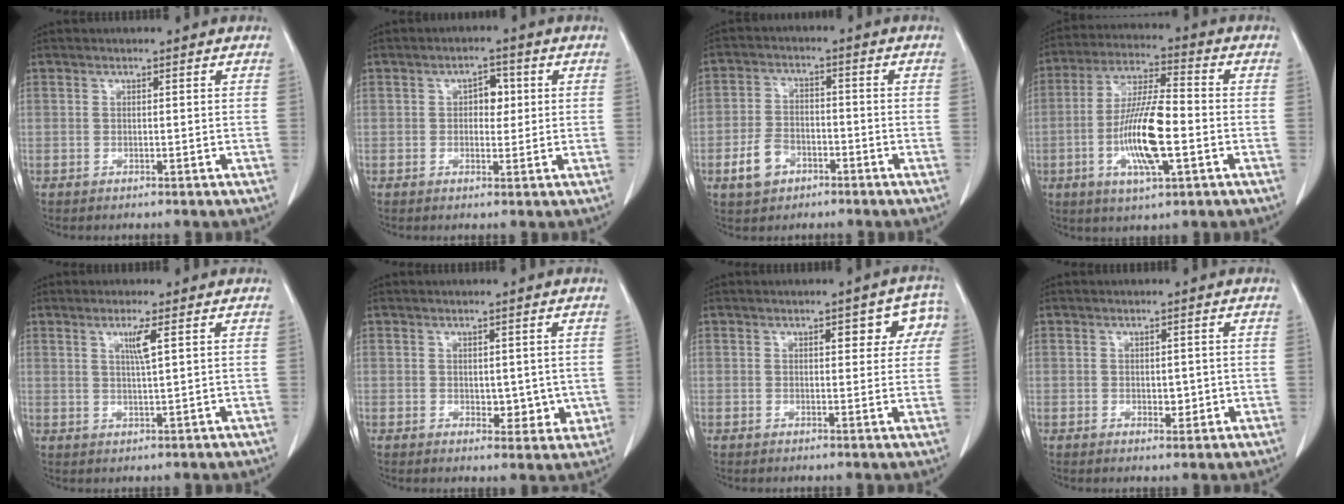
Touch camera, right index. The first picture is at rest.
{"total": 3.2, "force": [0.6, 2.0, 2.5], "torque": [-0.033, 0.008, 0.009]}
{"total": 5.9, "force": [-3.0, 4.1, 3.1], "torque": [-0.070, 0.009, -0.048]}
{"total": 12.6, "force": [-2.9, 2.3, 12.1], "torque": [-0.233, -0.002, -0.051]}
{"total": 3.0, "force": [1.2, -0.4, 2.7], "torque": [-0.053, -0.005, 0.024]}
{"total": 3.8, "force": [0.0, 2.3, 3.0], "torque": [-0.033, -0.008, 0.007]}
{"total": 6.2, "force": [2.3, 2.7, 5.1], "torque": [-0.045, 0.019, 0.023]}
{"total": 2.0, "force": [-0.1, 1.2, 1.5], "torque": [-0.019, -0.001, 0.004]}